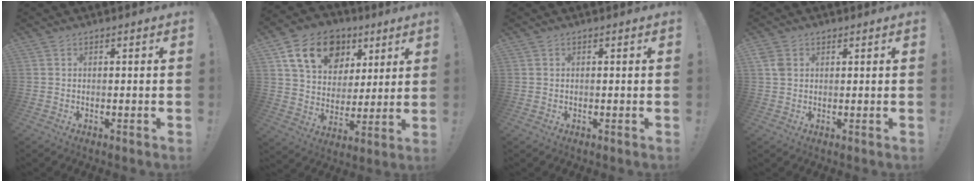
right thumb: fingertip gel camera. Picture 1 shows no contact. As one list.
[{"total": 18.0, "force": [8.8, 12.7, 9.3], "torque": [-0.147, -0.029, 0.167]}, {"total": 0.7, "force": [0.4, 0.6, -0.1], "torque": [0.004, -0.001, 0.007]}, {"total": 3.4, "force": [1.1, 2.7, 1.8], "torque": [-0.021, 0.001, 0.021]}]